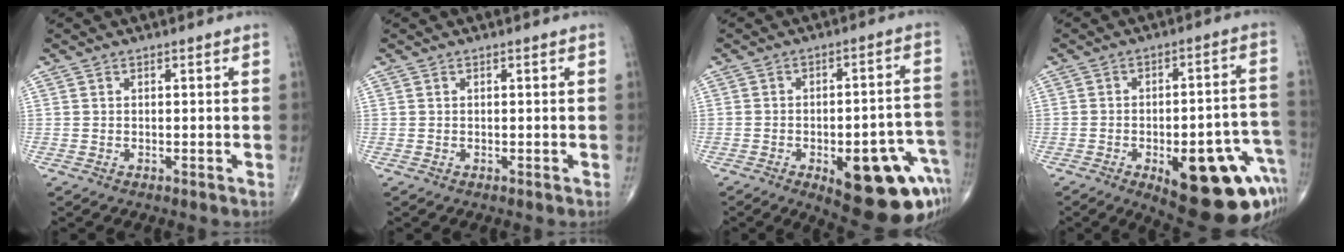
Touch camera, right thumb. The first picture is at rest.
{"total": 0.0}
{"total": 16.8, "force": [-7.4, 6.6, 13.5], "torque": [-0.107, 0.043, -0.076]}
{"total": 23.3, "force": [-9.5, 9.2, 19.2], "torque": [-0.164, 0.046, -0.103]}